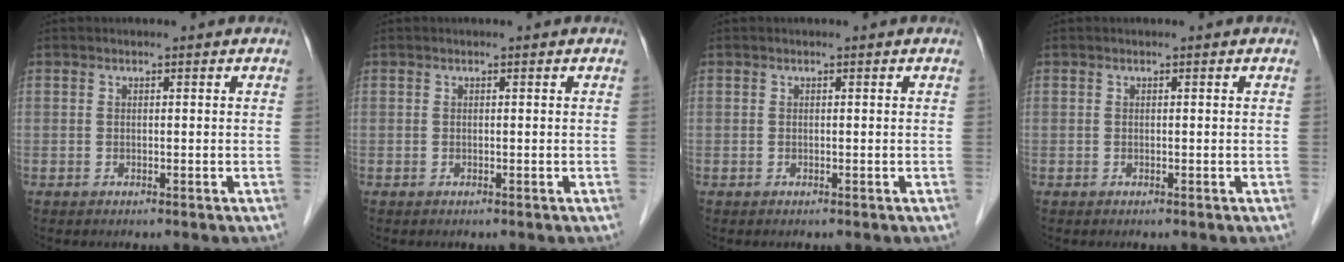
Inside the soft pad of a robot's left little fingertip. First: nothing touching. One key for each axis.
{"total": 0.0}
{"total": 0.0}
{"total": 0.0}